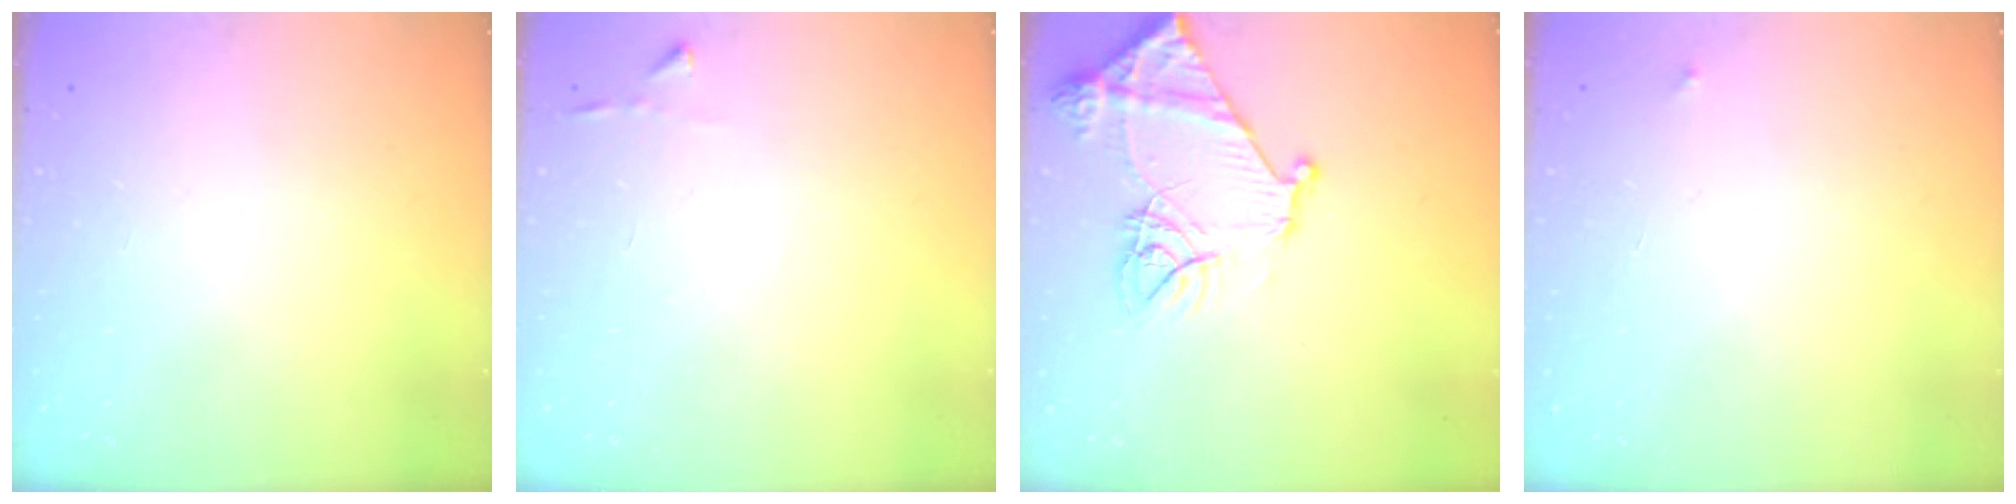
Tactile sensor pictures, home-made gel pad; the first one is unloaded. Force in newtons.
{"total": 2.9, "press": 2.9, "slide": 0.3}
{"total": 14.8, "press": 14.7, "slide": 1.6}
{"total": 2.5, "press": 2.4, "slide": 0.4}